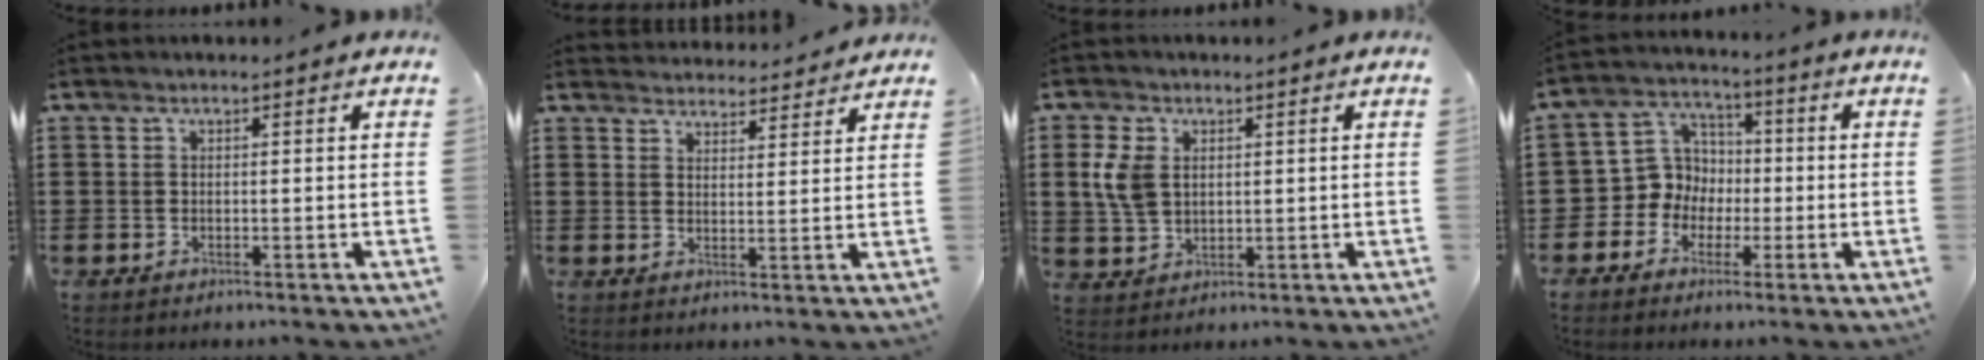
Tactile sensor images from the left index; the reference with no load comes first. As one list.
[{"total": 3.6, "force": [3.6, 0.4, -0.1], "torque": [-0.010, -0.015, 0.067]}, {"total": 5.7, "force": [1.5, 4.1, 3.6], "torque": [-0.104, 0.006, 0.020]}, {"total": 7.0, "force": [-1.1, 6.8, 1.4], "torque": [-0.068, 0.002, -0.023]}]